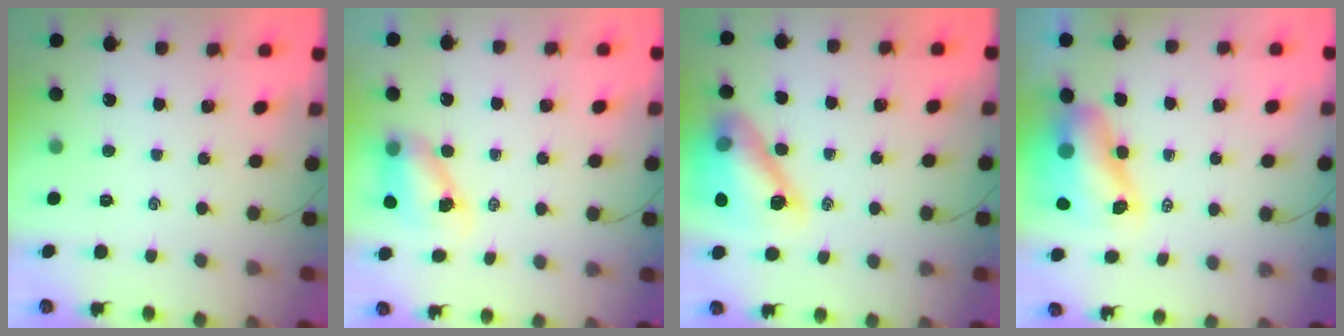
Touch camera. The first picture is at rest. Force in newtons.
{"total": 6.8, "press": 6.7, "slide": 1.1}
{"total": 14.3, "press": 14.0, "slide": 2.8}
{"total": 9.6, "press": 9.2, "slide": 2.7}